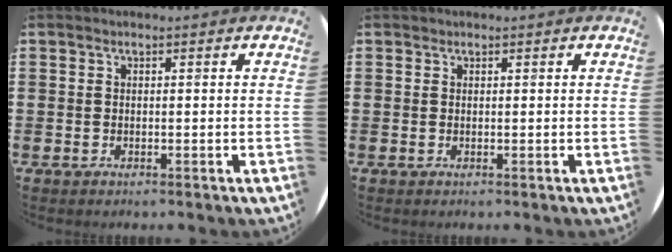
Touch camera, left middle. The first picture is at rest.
{"total": 0.0}